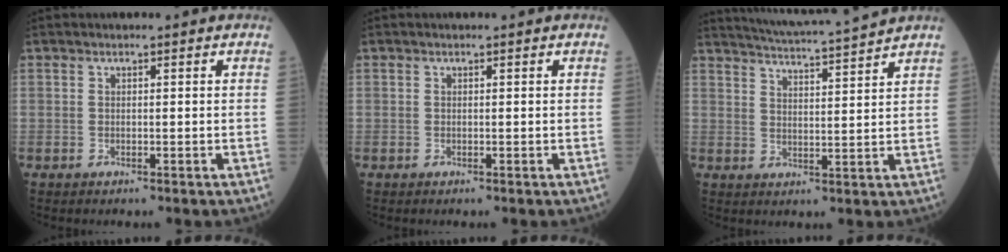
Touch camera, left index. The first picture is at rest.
{"total": 0.0}
{"total": 11.8, "force": [11.2, -1.6, 3.6], "torque": [-0.069, -0.007, 0.165]}